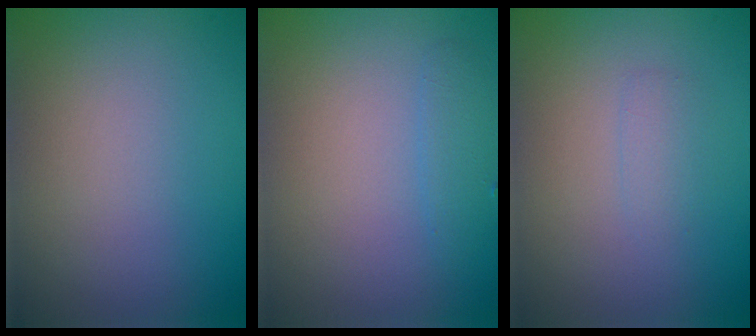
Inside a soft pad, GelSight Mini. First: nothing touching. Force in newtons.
{"total": 1.3, "press": 1.3, "slide": 0.1}
{"total": 1.0, "press": 1.0, "slide": 0.1}